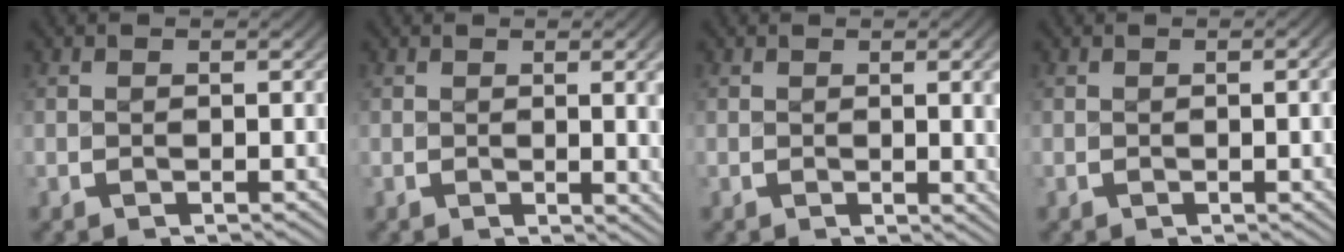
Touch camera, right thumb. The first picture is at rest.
{"total": 3.7, "force": [0.2, 0.9, 3.6], "torque": [-0.032, 0.001, 0.002]}
{"total": 3.2, "force": [0.2, 0.7, 3.2], "torque": [-0.028, 0.001, 0.003]}
{"total": 2.0, "force": [-0.3, 0.3, 2.0], "torque": [-0.025, 0.003, -0.004]}